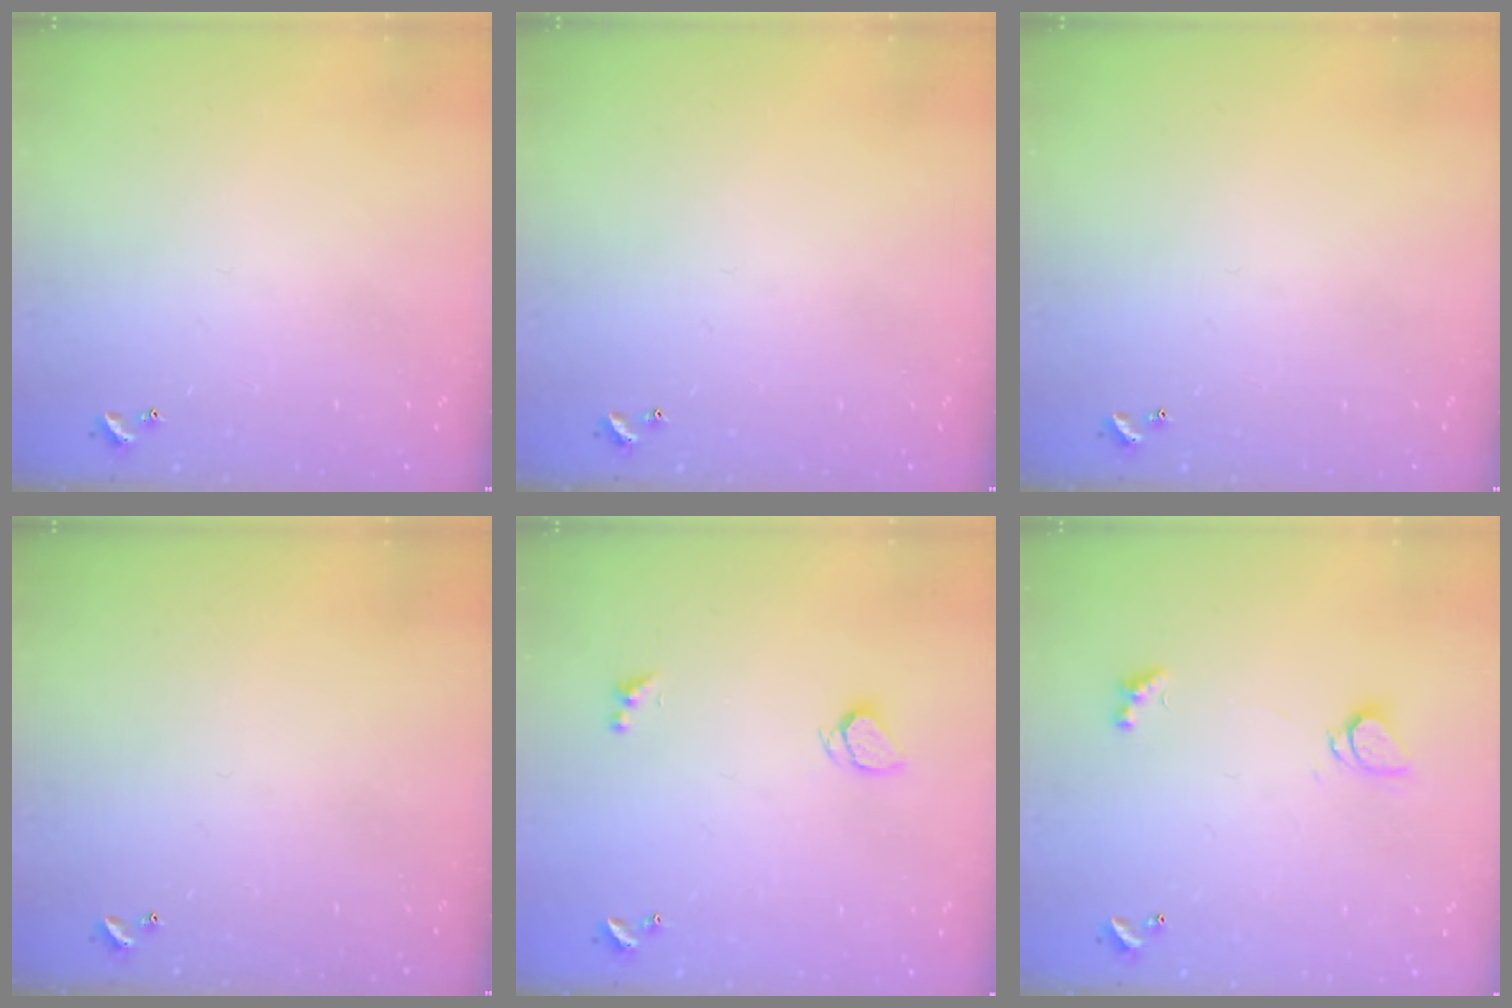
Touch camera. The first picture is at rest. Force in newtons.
{"total": 0.0}
{"total": 0.0}
{"total": 0.0}
{"total": 1.9, "press": 1.8, "slide": 0.4}
{"total": 1.6, "press": 1.6, "slide": 0.2}